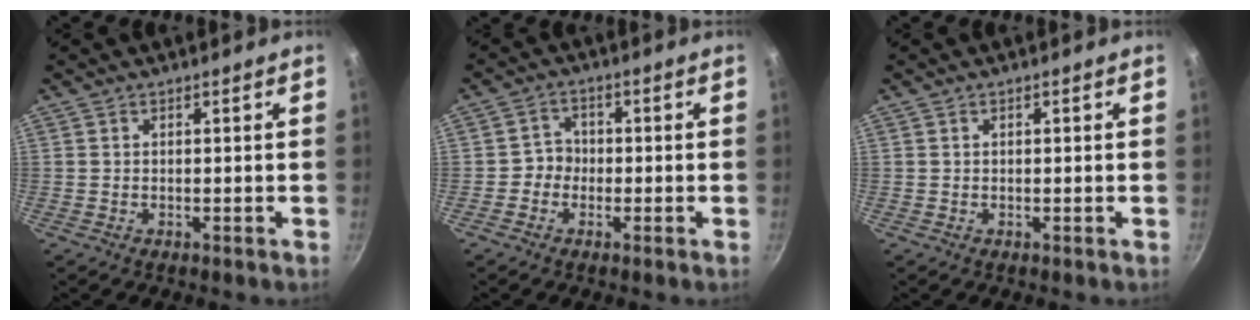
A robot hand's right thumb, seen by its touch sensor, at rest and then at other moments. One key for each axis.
{"total": 3.2, "fx": -0.9, "fy": 2.9, "fz": 0.8, "tx": 0.017, "ty": 0.013, "tz": -0.024}
{"total": 0.7, "fx": 0.3, "fy": 0.3, "fz": 0.6, "tx": -0.008, "ty": 0.003, "tz": 0.004}